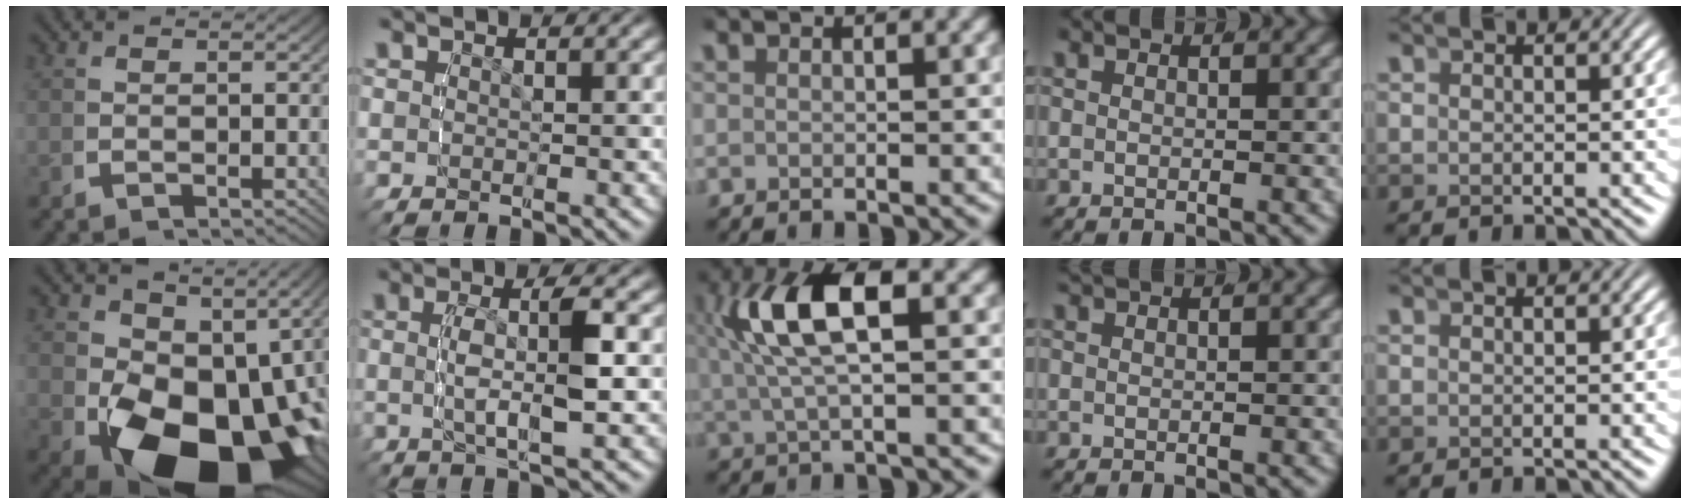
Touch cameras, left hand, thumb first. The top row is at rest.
{"thumb": {"total": 19.7, "force": [-4.5, 12.6, 14.5], "torque": [-0.248, -0.084, -0.032]}, "index": {"total": 3.6, "force": [-0.2, 0.0, 3.6], "torque": [-0.072, 0.000, -0.002]}, "middle": {"total": 8.3, "force": [1.4, 3.2, 7.5], "torque": [-0.155, 0.011, 0.024]}, "ring": {"total": 0.9, "force": [0.7, -0.6, 0.2], "torque": [0.002, 0.001, 0.014]}}